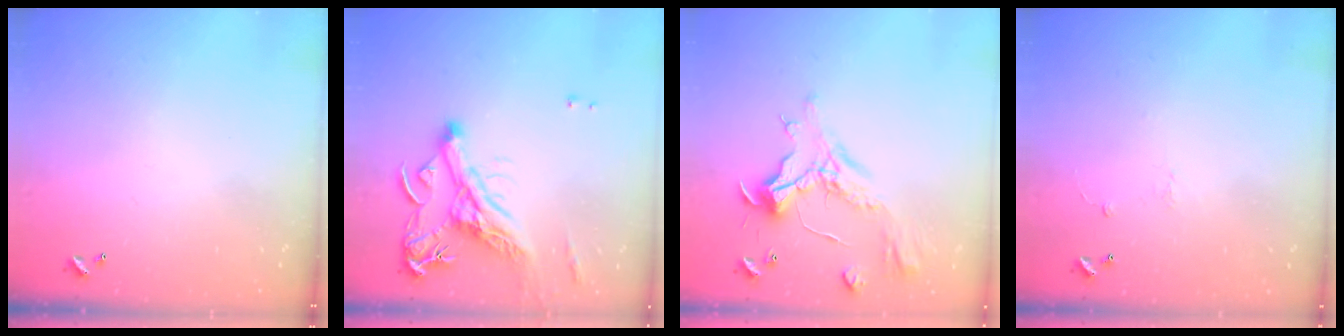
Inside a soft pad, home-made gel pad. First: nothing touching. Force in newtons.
{"total": 6.7, "press": 6.5, "slide": 1.4}
{"total": 1.1, "press": 0.5, "slide": 1.0}
{"total": 0.7, "press": 0.2, "slide": 0.7}